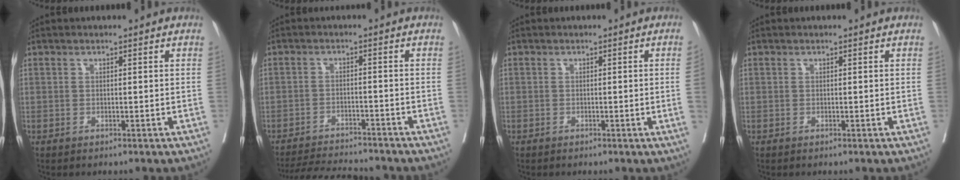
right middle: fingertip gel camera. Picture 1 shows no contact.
{"total": 9.7, "force": [-9.4, 0.8, 2.5], "torque": [-0.038, -0.005, -0.143]}
{"total": 1.4, "force": [-0.3, -0.5, 1.3], "torque": [-0.010, 0.000, -0.004]}
{"total": 0.0}